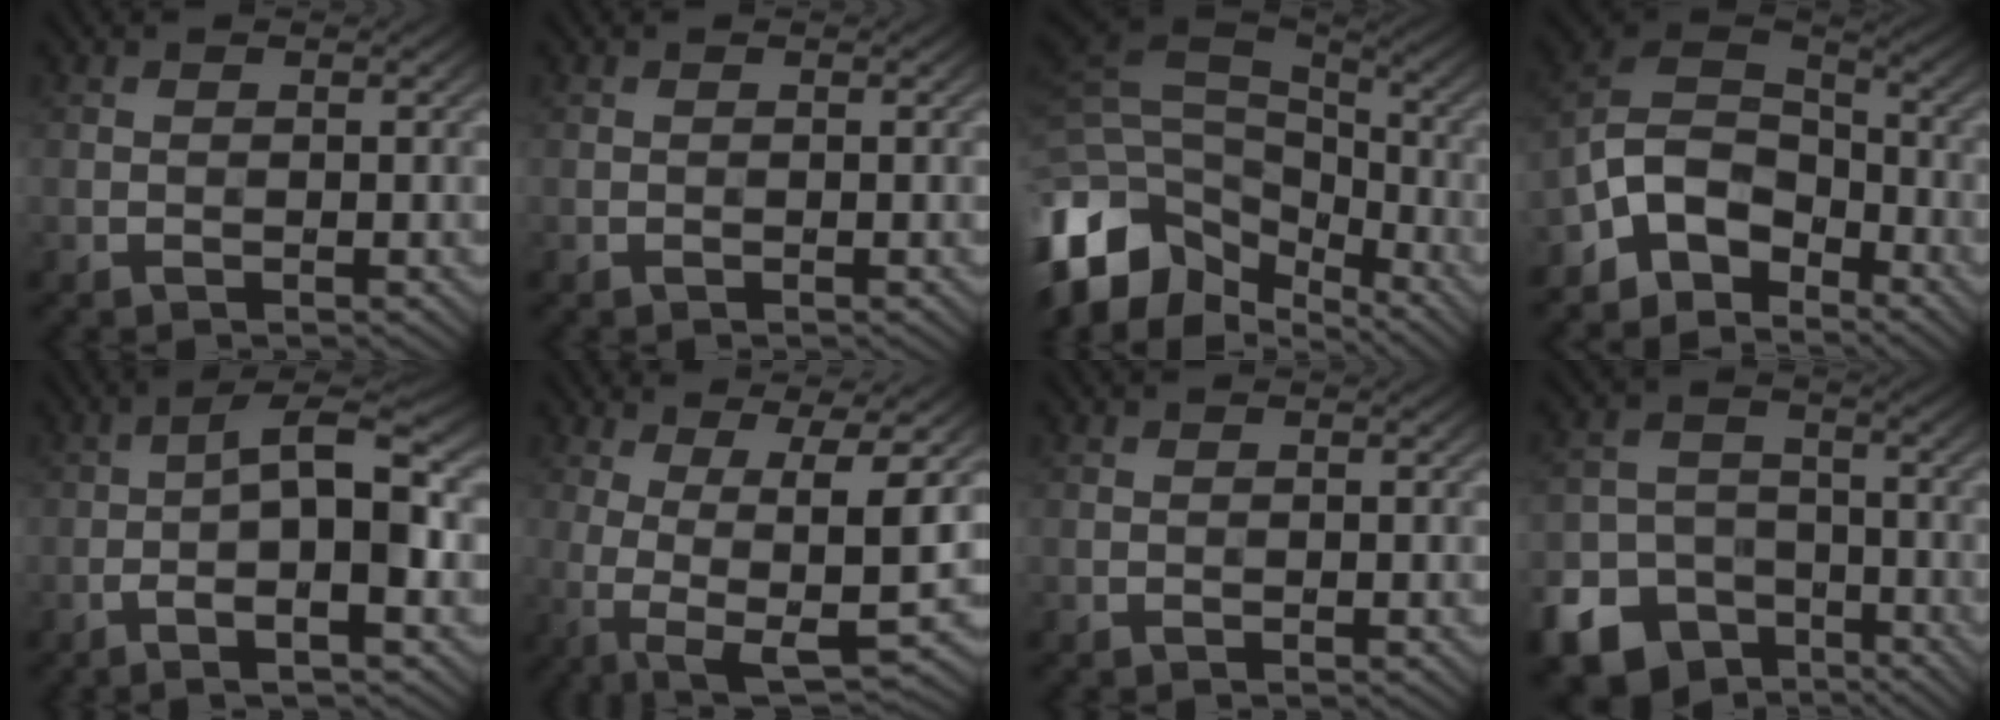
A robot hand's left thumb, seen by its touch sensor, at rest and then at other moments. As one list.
[{"total": 0.0}, {"total": 14.2, "force": [-4.3, 9.7, 9.4], "torque": [-0.247, -0.009, -0.046]}, {"total": 9.1, "force": [-5.7, 5.7, 4.2], "torque": [-0.105, -0.004, -0.115]}, {"total": 7.9, "force": [-1.6, 1.7, 7.6], "torque": [-0.123, 0.012, -0.034]}, {"total": 8.2, "force": [0.4, 1.8, 8.0], "torque": [-0.145, -0.006, 0.021]}, {"total": 0.0}, {"total": 12.5, "force": [-7.9, 8.7, 4.3], "torque": [-0.130, -0.049, -0.108]}]